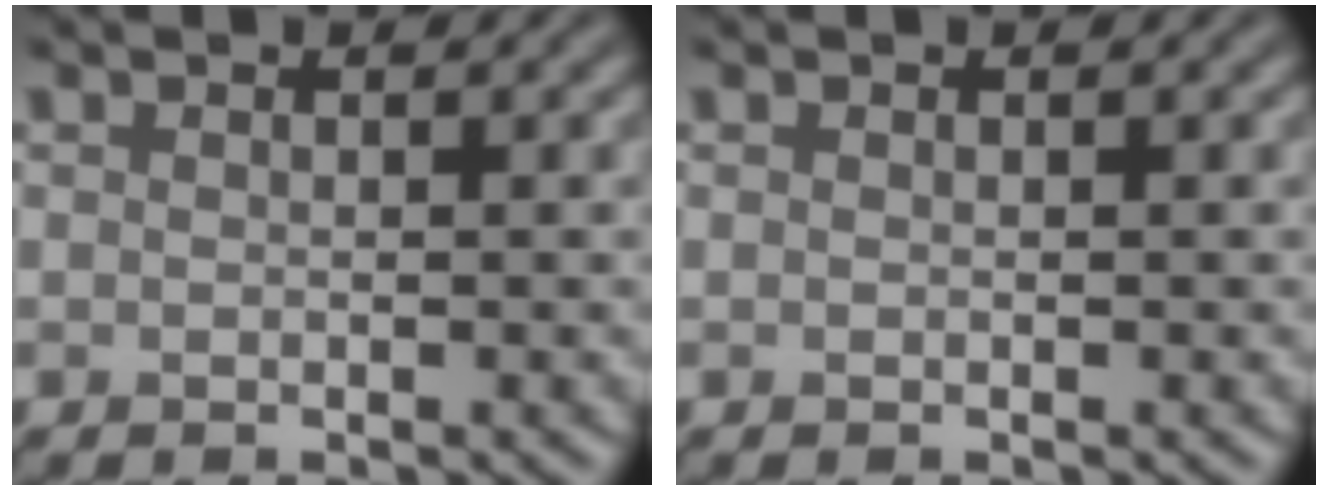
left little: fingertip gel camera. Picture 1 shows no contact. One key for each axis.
{"total": 0.0}